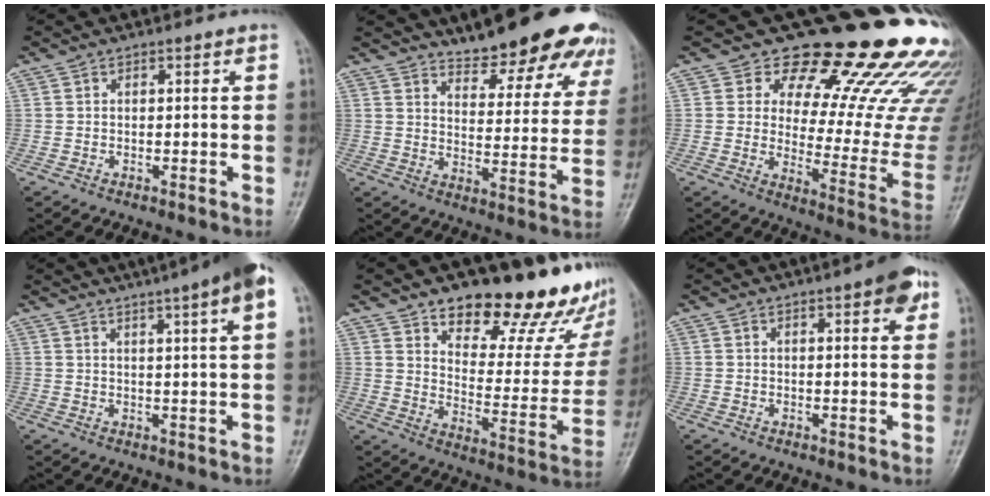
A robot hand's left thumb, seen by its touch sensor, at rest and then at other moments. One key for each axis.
{"total": 20.2, "fx": 16.3, "fy": 6.0, "fz": 10.3, "tx": -0.093, "ty": -0.086, "tz": 0.205}
{"total": 25.8, "fx": 19.9, "fy": 9.7, "fz": 13.3, "tx": -0.134, "ty": -0.137, "tz": 0.246}
{"total": 13.6, "fx": 8.7, "fy": 0.6, "fz": 10.5, "tx": -0.153, "ty": 0.010, "tz": 0.102}
{"total": 25.5, "fx": 18.1, "fy": 10.4, "fz": 14.6, "tx": -0.152, "ty": -0.110, "tz": 0.249}
{"total": 5.9, "fx": 3.0, "fy": 1.5, "fz": 4.8, "tx": -0.051, "ty": -0.008, "tz": 0.033}